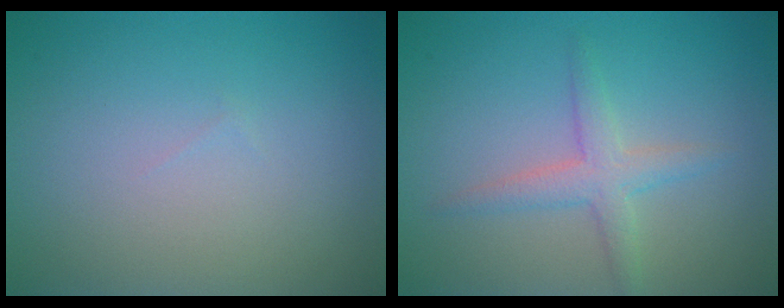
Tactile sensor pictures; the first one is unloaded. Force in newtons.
{"total": 2.5, "press": 2.5, "slide": 0.1}